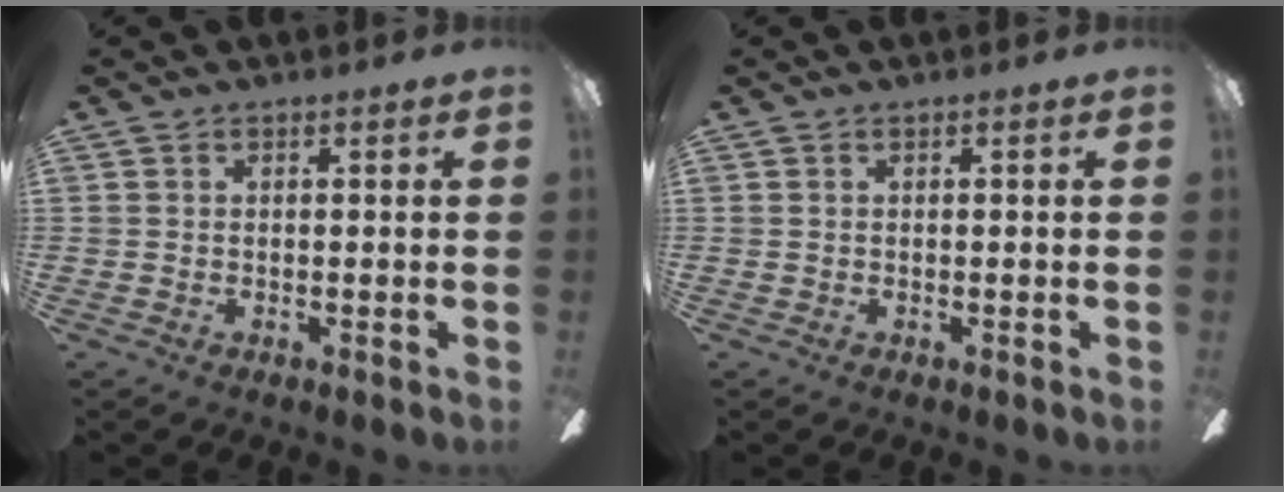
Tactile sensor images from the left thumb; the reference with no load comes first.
{"total": 0.0}